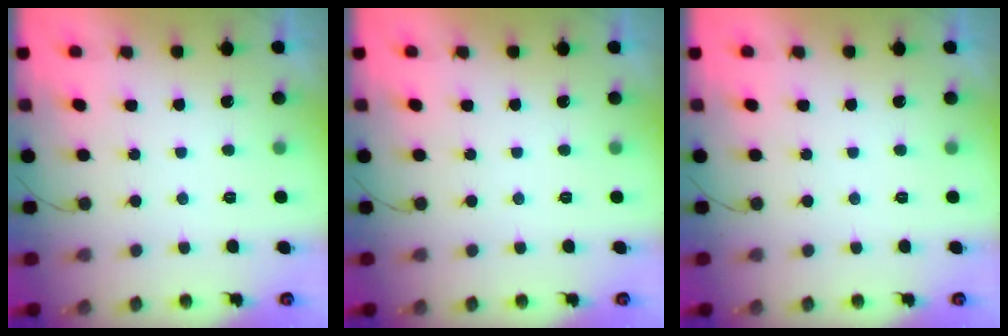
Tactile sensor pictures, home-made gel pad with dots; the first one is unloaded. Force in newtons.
{"total": 0.0}
{"total": 0.0}